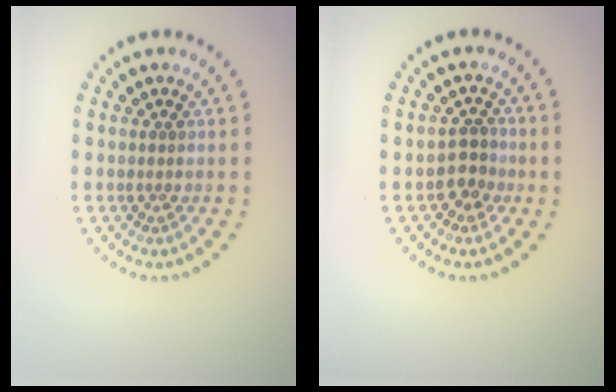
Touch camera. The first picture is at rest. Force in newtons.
{"total": 2.1, "press": 2.0, "slide": 0.7}